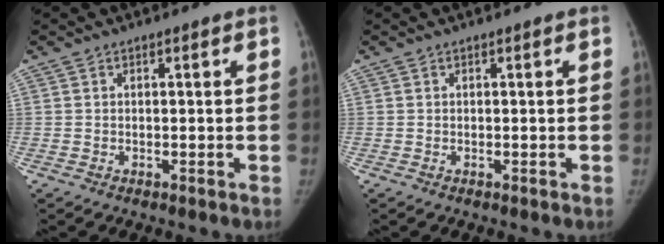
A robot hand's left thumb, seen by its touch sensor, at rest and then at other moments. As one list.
[{"total": 0.0}]